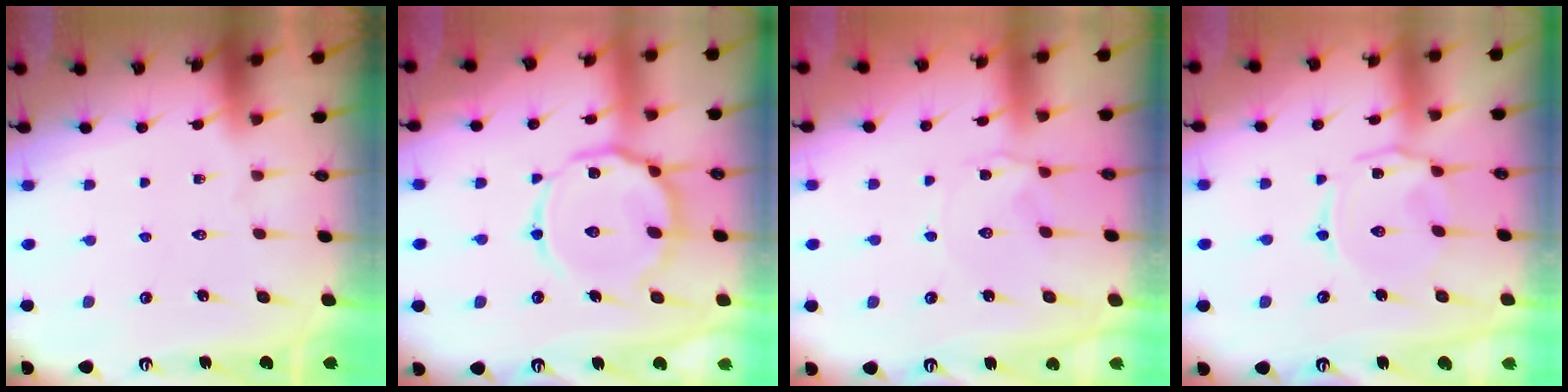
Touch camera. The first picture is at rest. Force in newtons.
{"total": 14.5, "press": 14.4, "slide": 1.3}
{"total": 2.7, "press": 2.6, "slide": 0.4}
{"total": 2.9, "press": 2.9, "slide": 0.5}